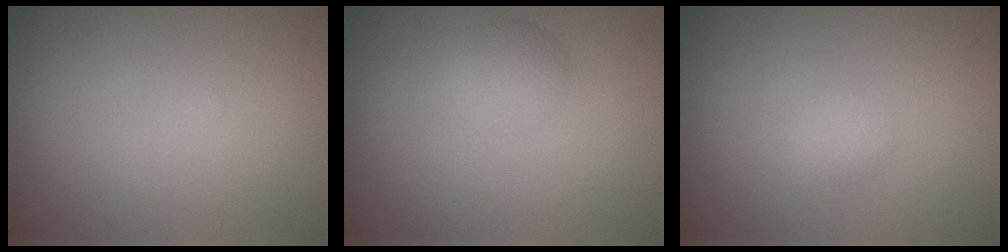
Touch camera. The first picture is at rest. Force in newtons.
{"total": 1.9, "press": 1.9, "slide": 0.1}
{"total": 1.2, "press": 1.2, "slide": 0.0}